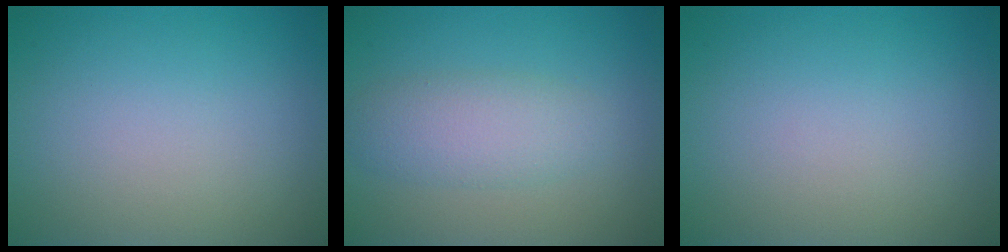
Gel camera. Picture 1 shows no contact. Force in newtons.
{"total": 3.4, "press": 3.4, "slide": 0.1}
{"total": 0.0}